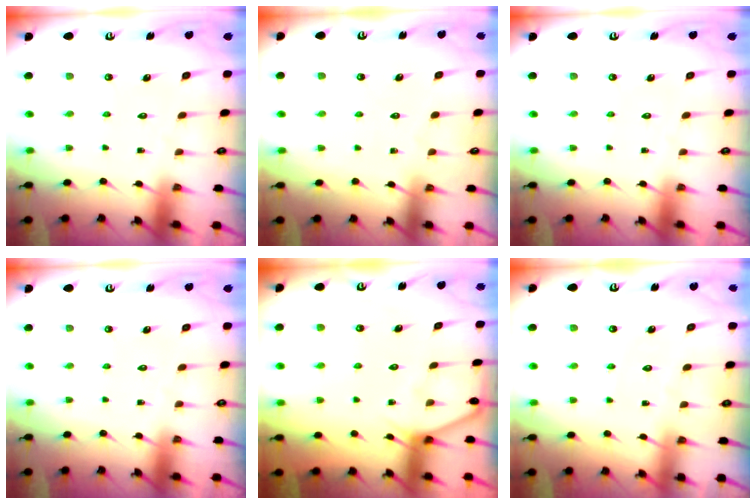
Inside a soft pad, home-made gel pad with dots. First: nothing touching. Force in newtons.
{"total": 3.2, "press": 3.1, "slide": 0.4}
{"total": 0.0}
{"total": 0.0}
{"total": 4.4, "press": 4.3, "slide": 0.7}
{"total": 2.9, "press": 2.9, "slide": 0.4}